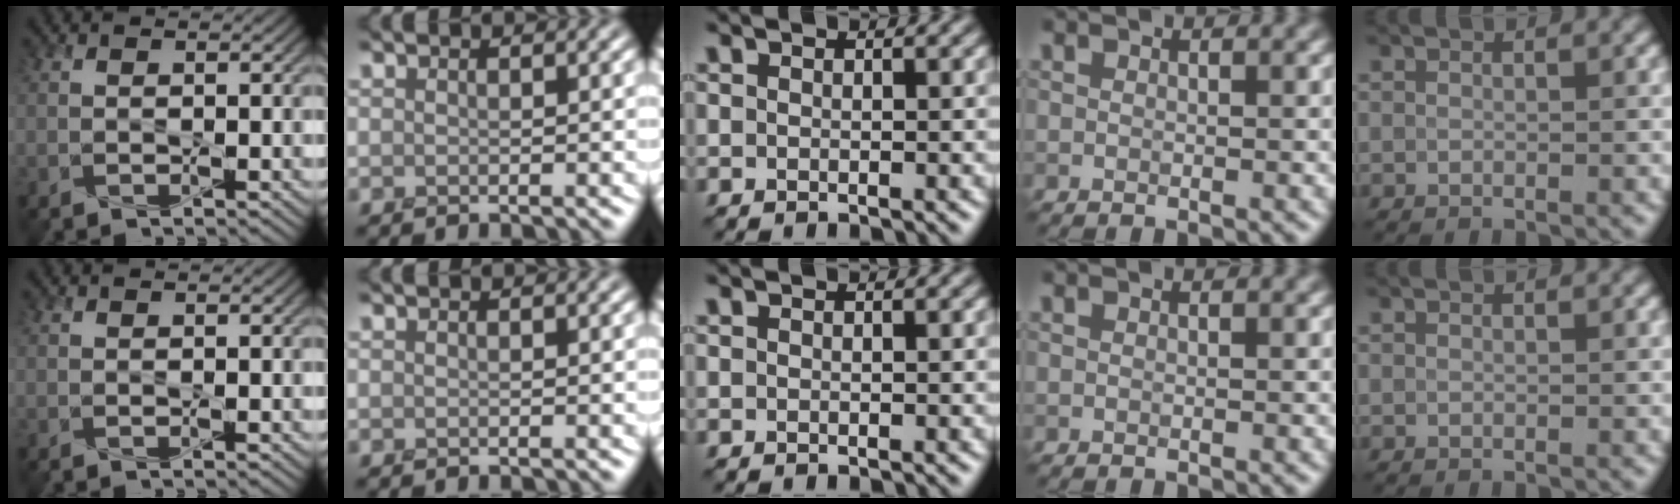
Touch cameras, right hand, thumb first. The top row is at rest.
{}